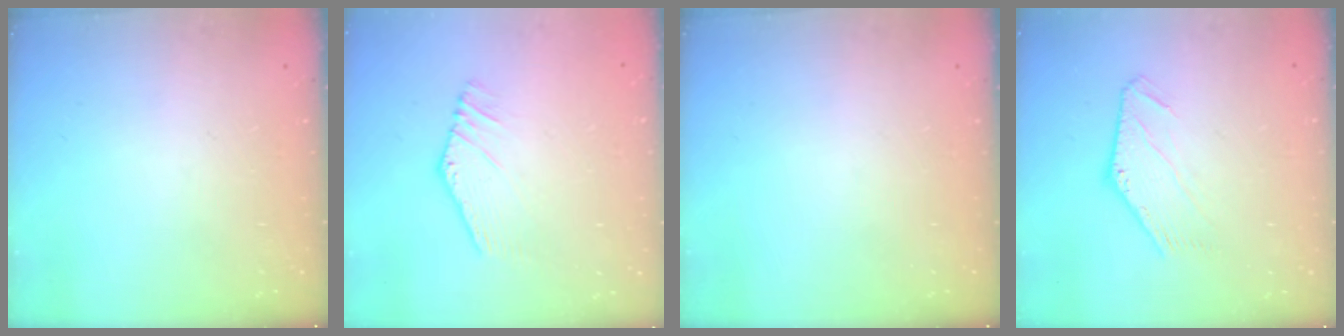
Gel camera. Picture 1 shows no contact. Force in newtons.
{"total": 3.4, "press": 3.4, "slide": 0.0}
{"total": 0.0}
{"total": 0.0}